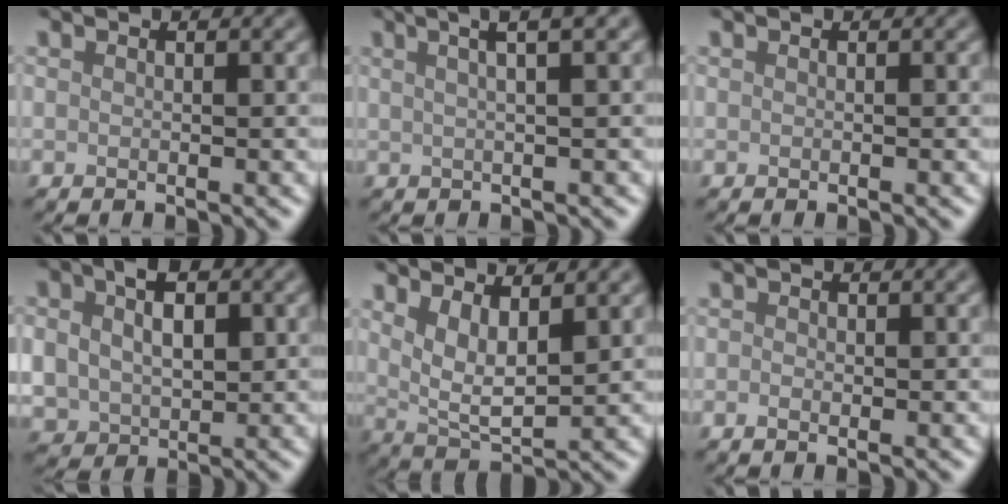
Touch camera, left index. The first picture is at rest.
{"total": 5.4, "force": [2.9, 1.6, 4.2], "torque": [-0.043, 0.028, 0.011]}
{"total": 0.0}
{"total": 6.6, "force": [1.6, 4.8, 4.3], "torque": [-0.073, 0.012, 0.019]}
{"total": 3.9, "force": [2.0, 1.3, 3.1], "torque": [-0.066, -0.013, 0.040]}
{"total": 0.7, "force": [-0.1, 0.4, 0.5], "torque": [-0.011, -0.002, -0.003]}